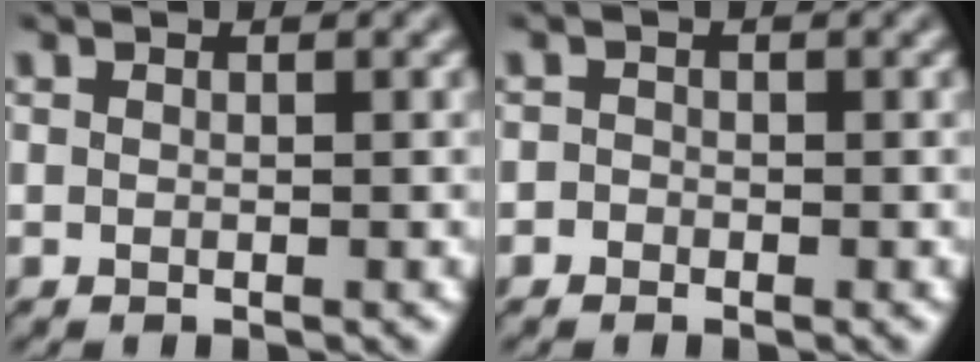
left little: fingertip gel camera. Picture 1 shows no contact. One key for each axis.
{"total": 0.9, "fx": -0.4, "fy": 0.8, "fz": 0.2, "tx": 0.003, "ty": -0.001, "tz": -0.015}